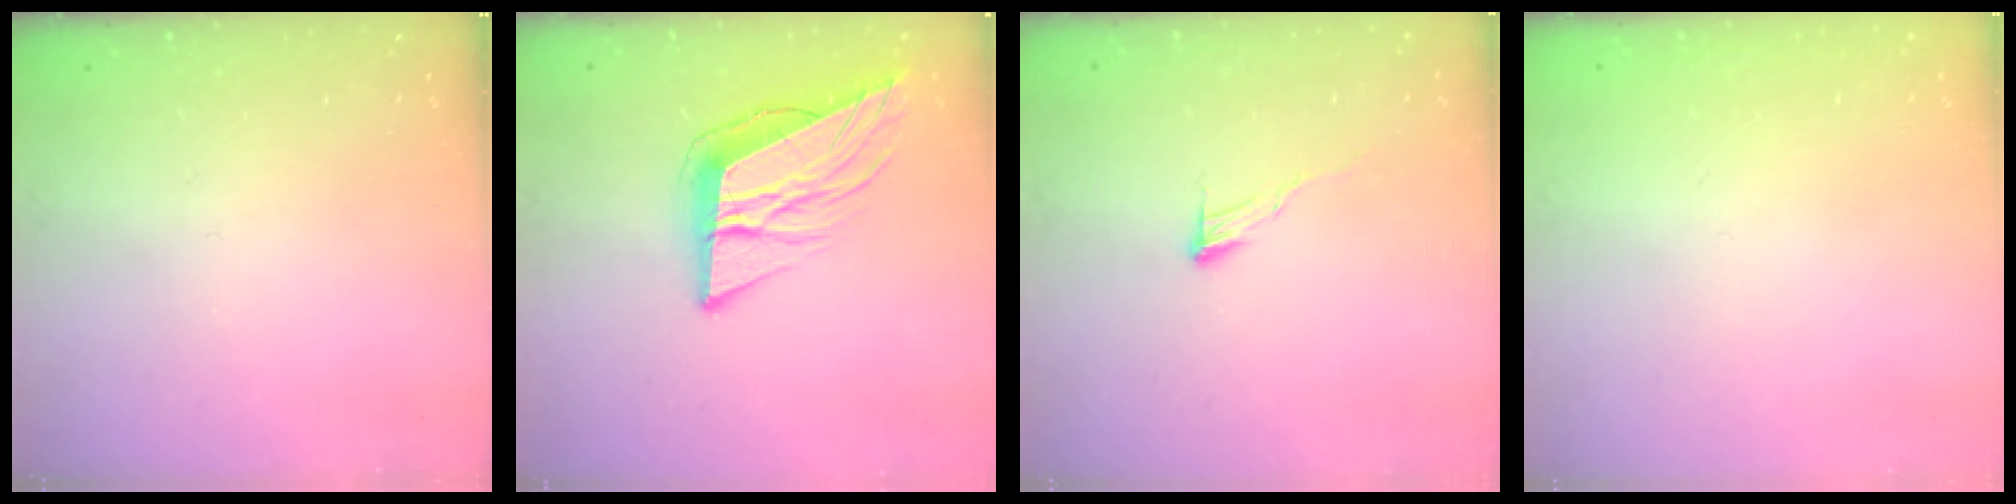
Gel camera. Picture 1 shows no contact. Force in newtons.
{"total": 12.0, "press": 11.6, "slide": 3.3}
{"total": 6.1, "press": 6.1, "slide": 0.3}
{"total": 1.6, "press": 1.5, "slide": 0.1}